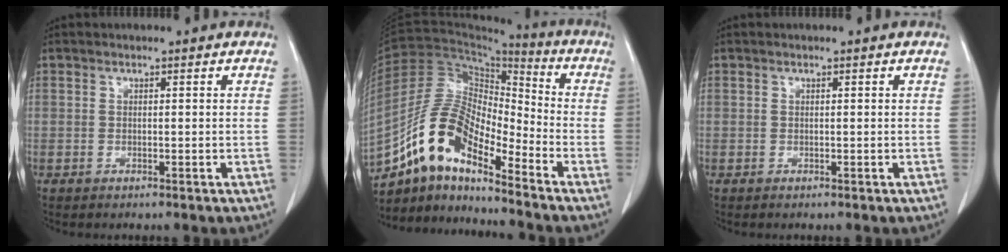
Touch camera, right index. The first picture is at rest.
{"total": 12.4, "force": [-9.2, 3.8, 7.5], "torque": [-0.157, 0.034, -0.169]}
{"total": 0.0}